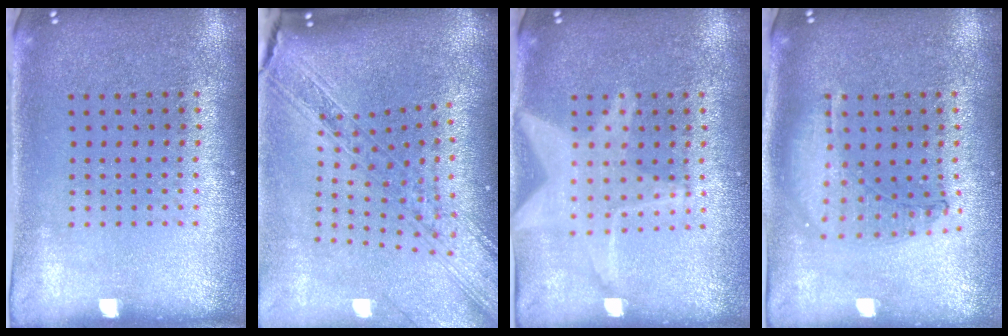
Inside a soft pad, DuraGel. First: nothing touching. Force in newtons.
{"total": 2.5, "press": 2.1, "slide": 1.3}
{"total": 3.2, "press": 3.2, "slide": 0.4}
{"total": 0.9, "press": 0.9, "slide": 0.3}